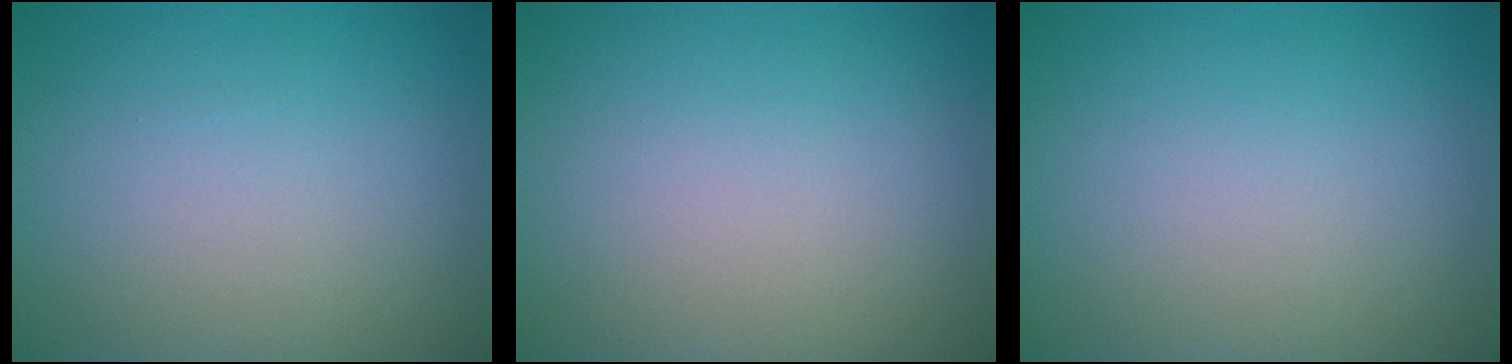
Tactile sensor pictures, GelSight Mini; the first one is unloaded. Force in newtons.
{"total": 0.0}
{"total": 0.0}